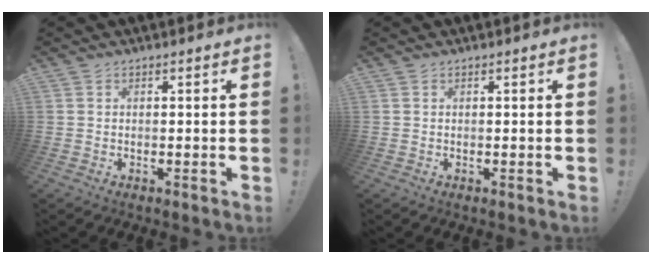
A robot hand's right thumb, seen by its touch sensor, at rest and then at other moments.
{"total": 0.0}